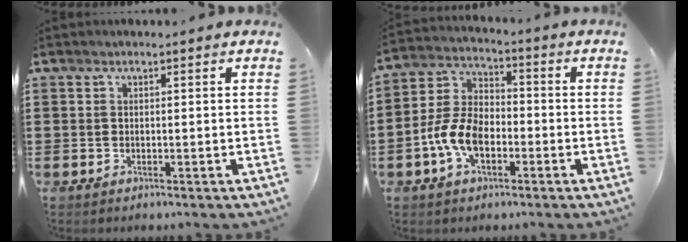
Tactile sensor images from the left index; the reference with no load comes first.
{"total": 8.0, "force": [-3.2, 4.7, 5.6], "torque": [-0.144, 0.006, -0.070]}